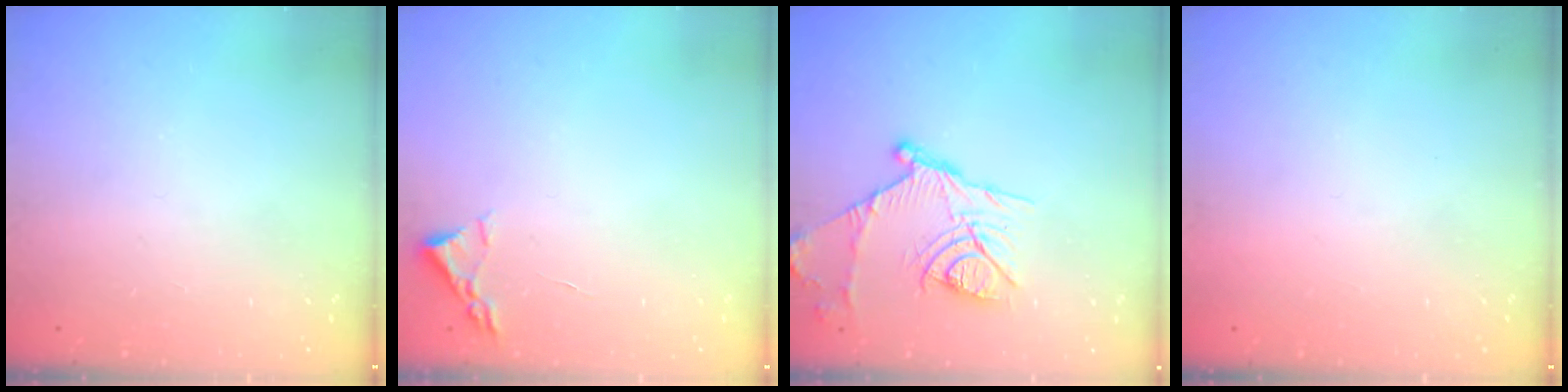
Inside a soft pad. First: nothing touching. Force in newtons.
{"total": 2.4, "press": 2.3, "slide": 0.3}
{"total": 15.1, "press": 15.0, "slide": 1.3}
{"total": 1.5, "press": 1.5, "slide": 0.1}